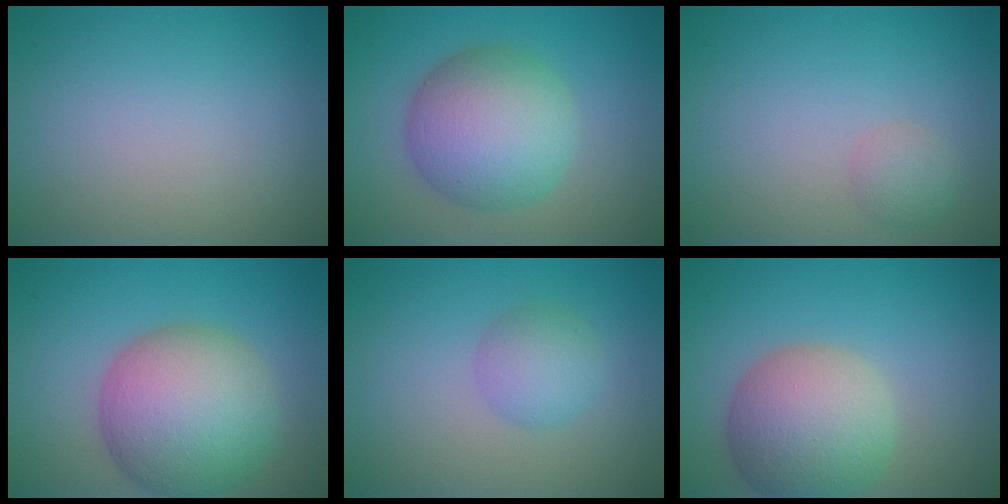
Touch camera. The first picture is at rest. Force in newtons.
{"total": 8.1, "press": 8.1, "slide": 0.1}
{"total": 1.5, "press": 1.5, "slide": 0.0}
{"total": 10.3, "press": 10.2, "slide": 0.5}
{"total": 2.7, "press": 2.7, "slide": 0.1}
{"total": 7.6, "press": 7.6, "slide": 0.4}